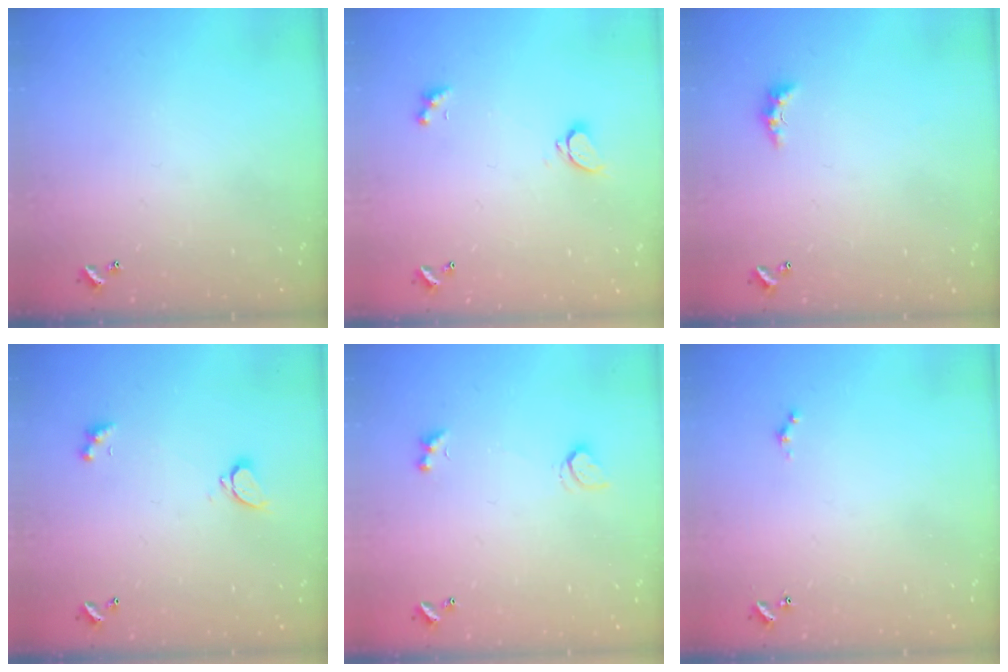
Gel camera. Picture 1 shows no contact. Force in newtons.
{"total": 2.2, "press": 2.0, "slide": 0.9}
{"total": 2.3, "press": 2.2, "slide": 0.7}
{"total": 2.1, "press": 1.8, "slide": 1.0}
{"total": 1.8, "press": 1.8, "slide": 0.5}
{"total": 0.0}